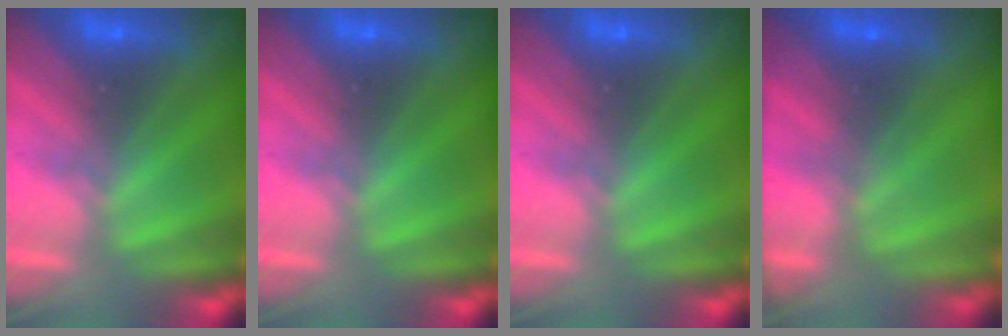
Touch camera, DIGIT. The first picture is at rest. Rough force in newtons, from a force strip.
{"total": 0.0}
{"total": 0.0}
{"total": 7.6}